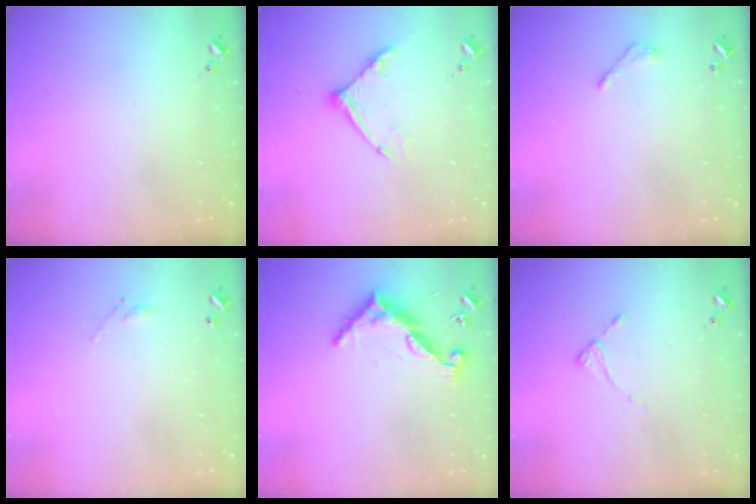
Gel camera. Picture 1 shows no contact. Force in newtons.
{"total": 12.8, "press": 12.7, "slide": 1.2}
{"total": 6.0, "press": 6.0, "slide": 0.6}
{"total": 3.8, "press": 3.8, "slide": 0.2}
{"total": 9.0, "press": 9.0, "slide": 0.8}
{"total": 1.9, "press": 1.8, "slide": 0.3}